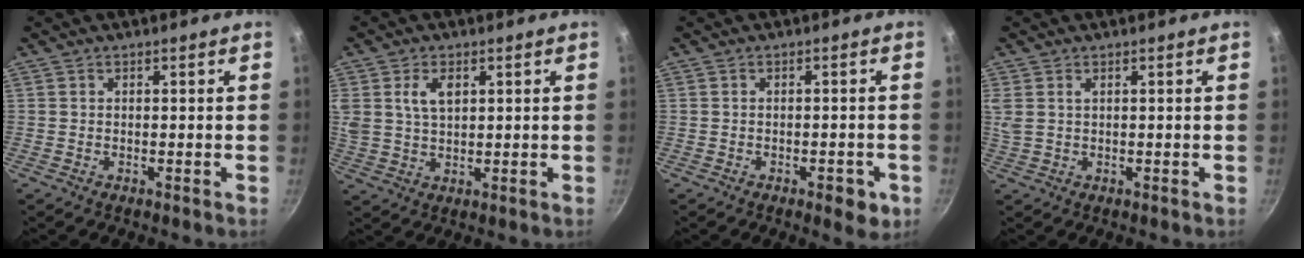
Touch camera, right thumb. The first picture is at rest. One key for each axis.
{"total": 6.3, "fx": 2.3, "fy": 3.8, "fz": 4.5, "tx": -0.085, "ty": -0.004, "tz": 0.051}
{"total": 4.0, "fx": -1.8, "fy": 1.7, "fz": 3.1, "tx": -0.026, "ty": 0.004, "tz": -0.019}
{"total": 2.9, "fx": 1.0, "fy": 1.6, "fz": 2.2, "tx": -0.067, "ty": 0.011, "tz": 0.029}